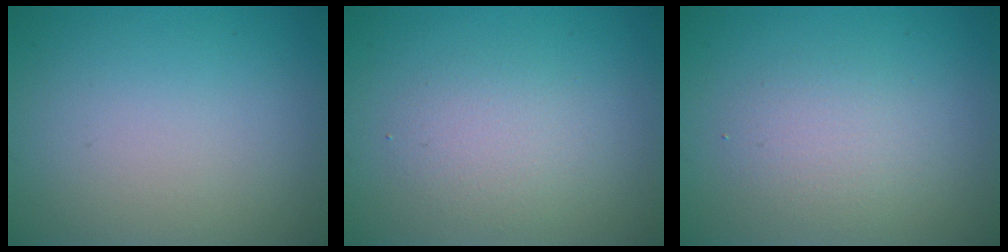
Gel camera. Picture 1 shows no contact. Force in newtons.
{"total": 2.4, "press": 2.4, "slide": 0.1}
{"total": 2.5, "press": 2.5, "slide": 0.1}